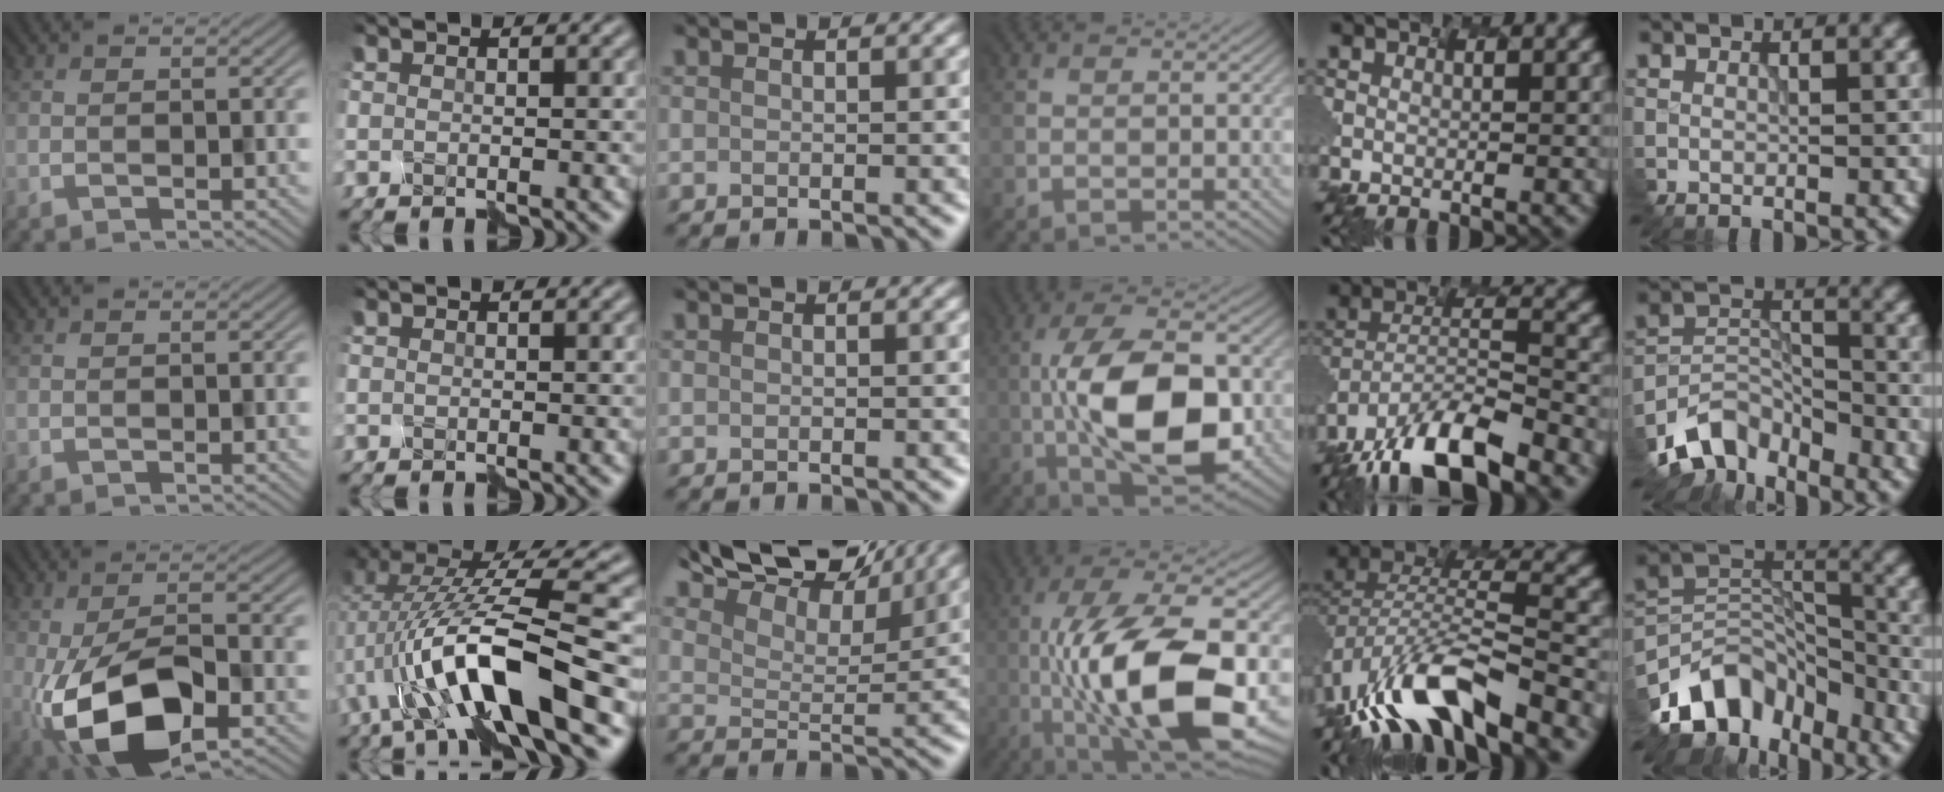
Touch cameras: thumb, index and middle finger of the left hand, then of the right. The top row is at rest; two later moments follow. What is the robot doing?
{"motion": "disassemble", "object": "markers"}